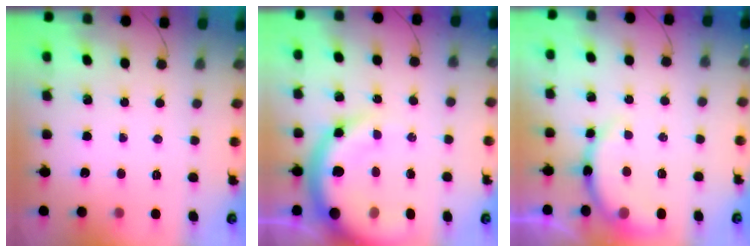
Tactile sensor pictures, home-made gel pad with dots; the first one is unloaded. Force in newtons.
{"total": 15.9, "press": 15.6, "slide": 3.1}
{"total": 8.5, "press": 8.4, "slide": 1.6}